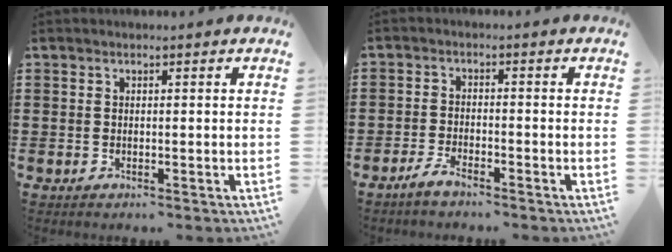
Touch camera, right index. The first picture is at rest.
{"total": 2.5, "force": [-2.2, 0.5, 1.1], "torque": [-0.027, 0.005, -0.045]}